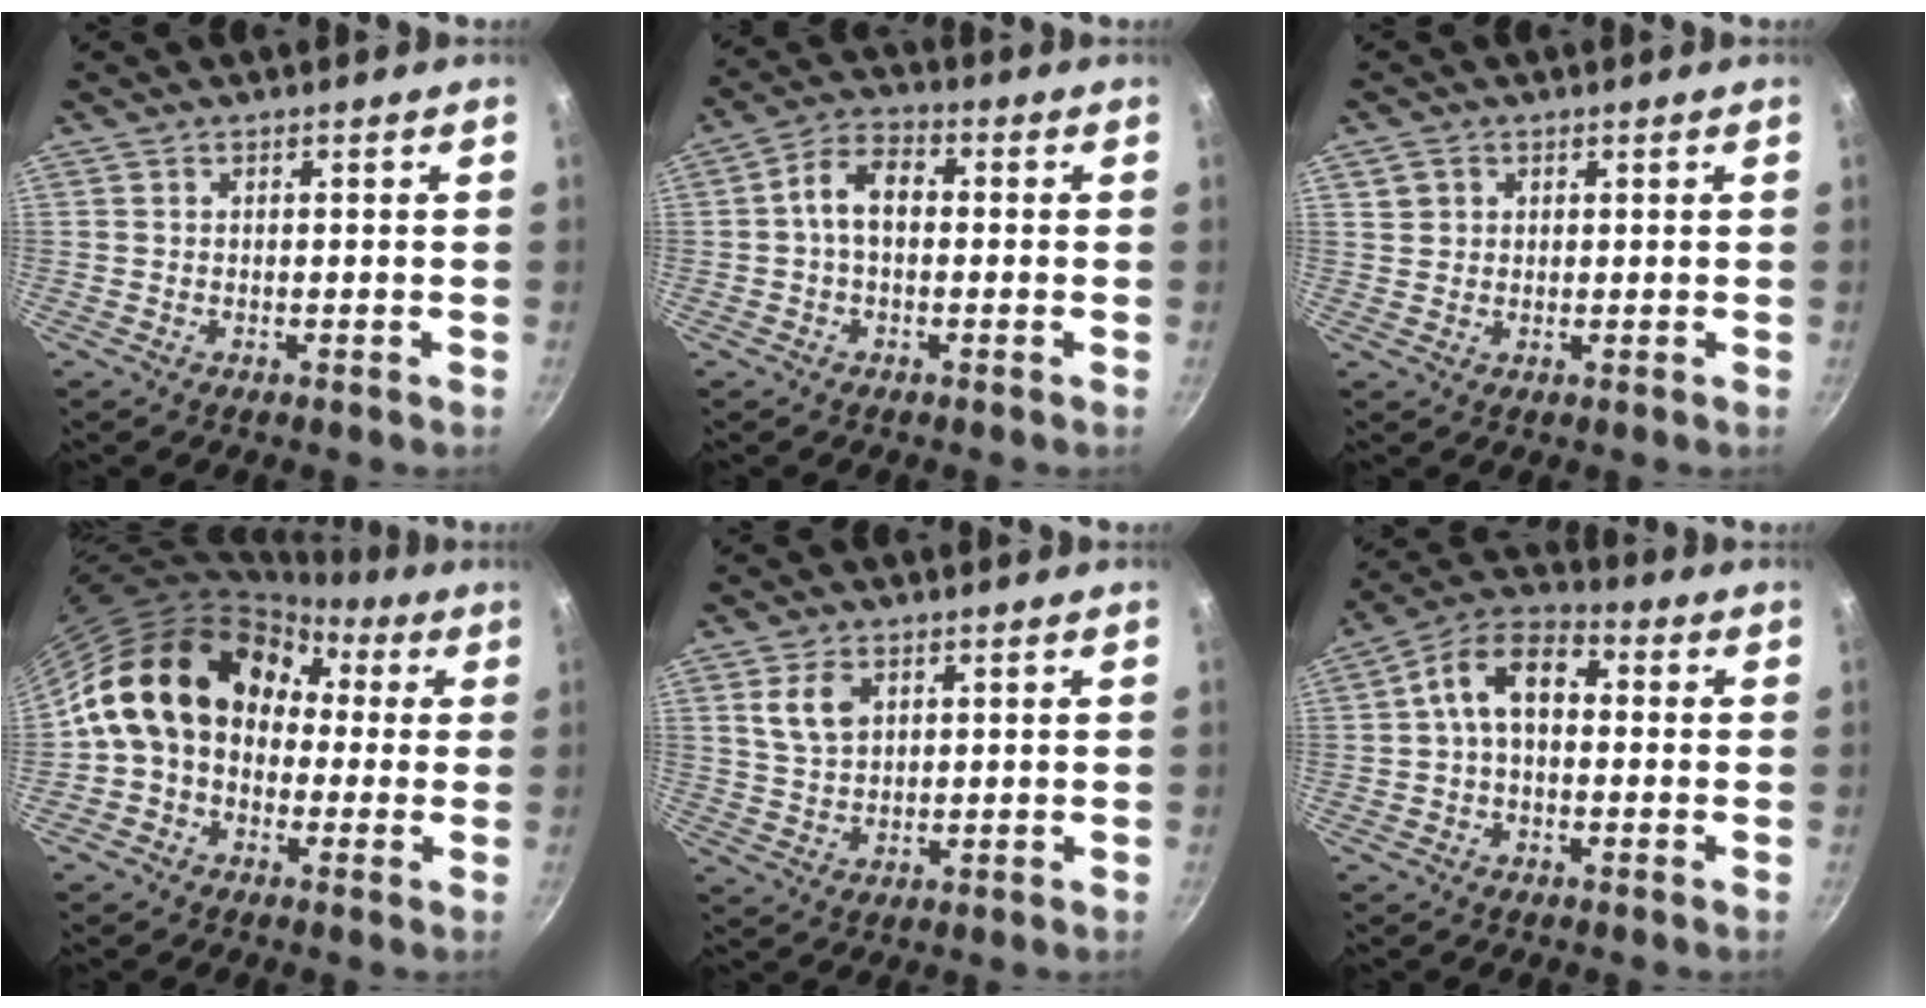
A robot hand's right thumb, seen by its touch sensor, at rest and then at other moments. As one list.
[{"total": 7.1, "force": [0.1, 4.5, 5.4], "torque": [-0.087, 0.026, -0.011]}, {"total": 2.8, "force": [1.0, 2.4, 0.8], "torque": [-0.003, 0.006, 0.019]}, {"total": 16.2, "force": [1.2, 12.6, 10.0], "torque": [-0.134, 0.055, 0.004]}, {"total": 5.9, "force": [2.3, 3.8, 3.9], "torque": [-0.065, -0.005, 0.048]}, {"total": 10.1, "force": [0.8, 6.4, 7.8], "torque": [-0.118, 0.035, -0.005]}]